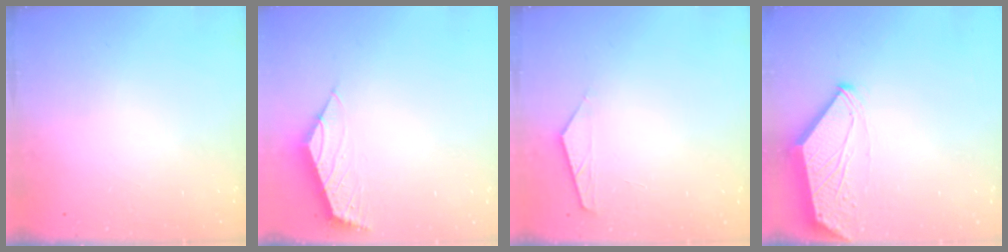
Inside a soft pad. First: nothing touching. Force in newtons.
{"total": 2.3, "press": 2.2, "slide": 0.6}
{"total": 1.5, "press": 1.5, "slide": 0.3}
{"total": 0.0}